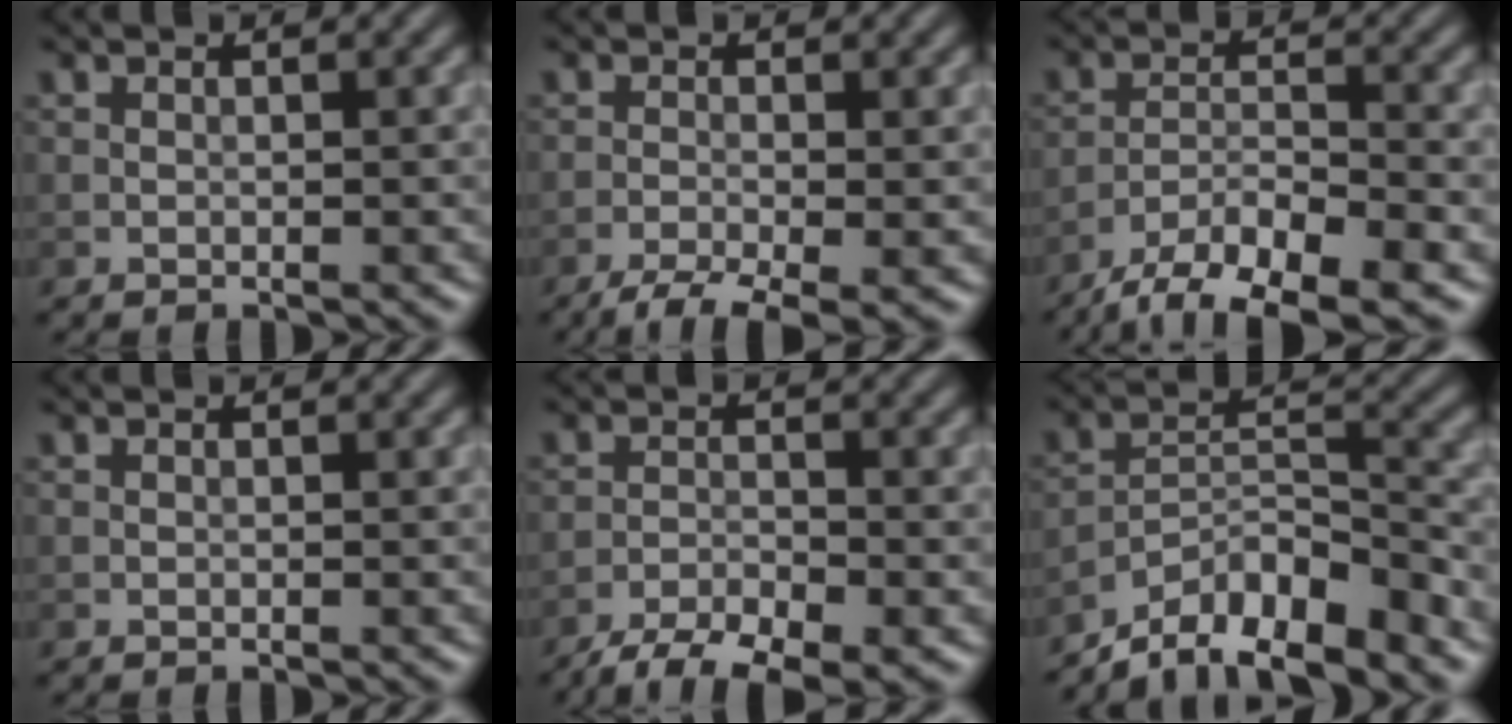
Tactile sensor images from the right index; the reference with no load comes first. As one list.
[{"total": 4.1, "force": [-2.8, 0.9, 2.9], "torque": [-0.055, -0.007, -0.054]}, {"total": 7.8, "force": [-5.9, 2.2, 4.7], "torque": [-0.077, -0.003, -0.106]}, {"total": 0.0}, {"total": 5.5, "force": [-4.1, 1.4, 3.3], "torque": [-0.056, -0.004, -0.074]}, {"total": 8.7, "force": [-6.9, 2.6, 4.5], "torque": [-0.065, 0.004, -0.123]}]